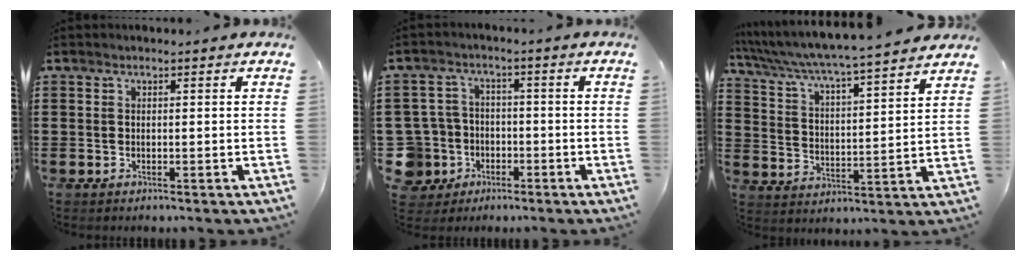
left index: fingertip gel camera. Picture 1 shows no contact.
{"total": 7.3, "force": [-2.9, 6.4, 2.0], "torque": [-0.091, 0.006, -0.059]}
{"total": 4.5, "force": [4.1, -0.7, 1.7], "torque": [-0.055, -0.040, 0.061]}